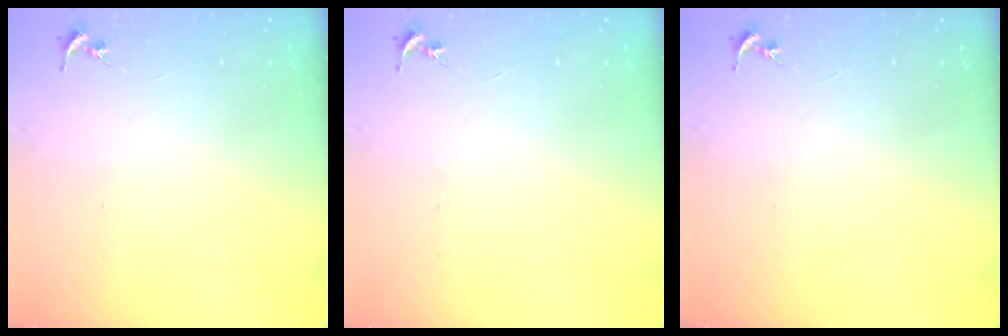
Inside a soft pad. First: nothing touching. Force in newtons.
{"total": 0.0}
{"total": 0.0}